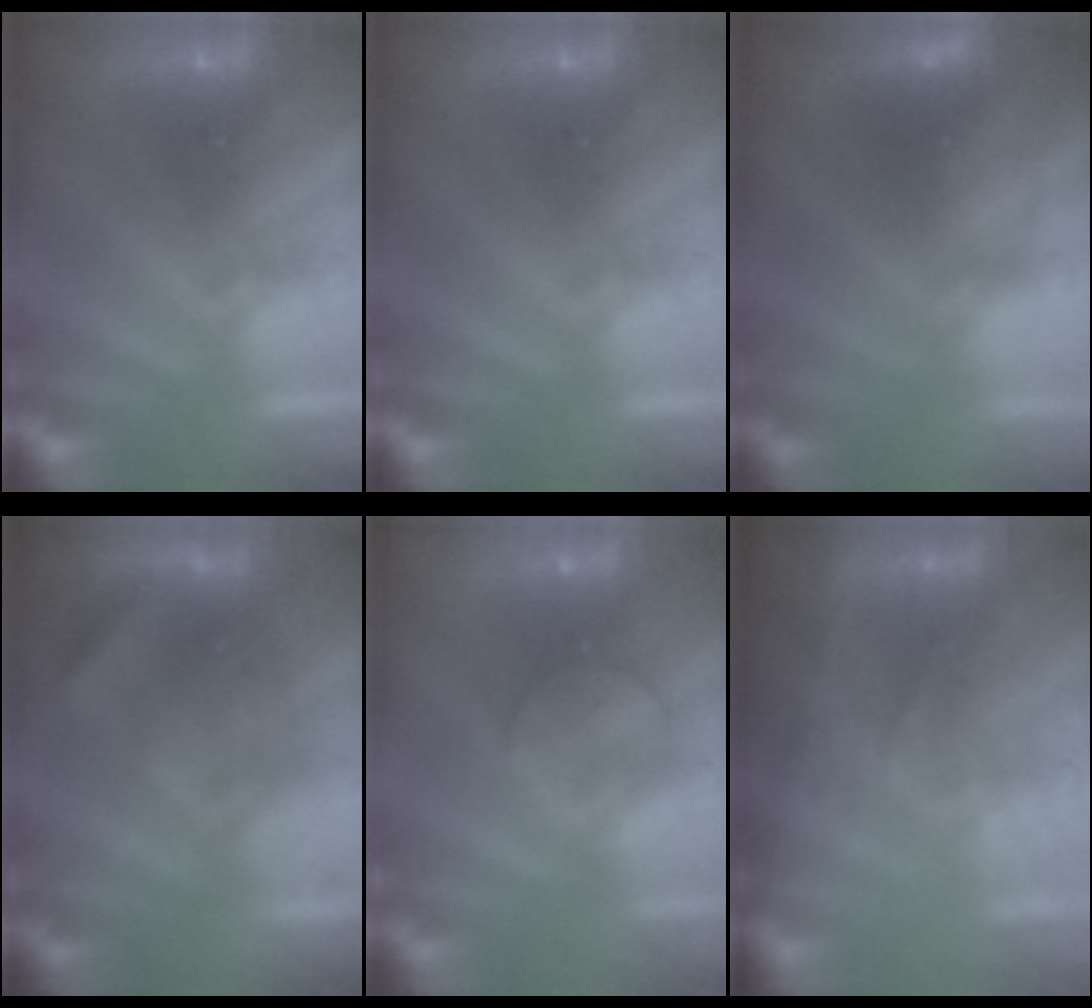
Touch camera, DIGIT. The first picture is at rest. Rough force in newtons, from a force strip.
{"total": 0.0}
{"total": 2.3}
{"total": 3.5}
{"total": 2.3}
{"total": 2.6}